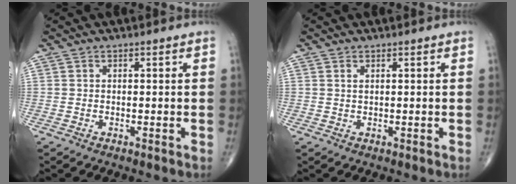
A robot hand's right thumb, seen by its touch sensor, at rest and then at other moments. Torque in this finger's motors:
{"motor_torque": [0.19, -0.39, -0.12, -0.34, -0.02]}